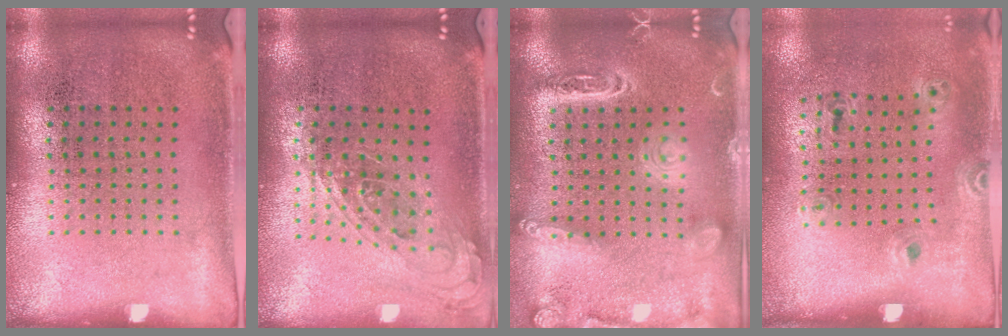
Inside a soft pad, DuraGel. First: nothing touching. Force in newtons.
{"total": 0.7, "press": 0.7, "slide": 0.2}
{"total": 2.1, "press": 2.1, "slide": 0.1}
{"total": 1.3, "press": 0.8, "slide": 0.9}